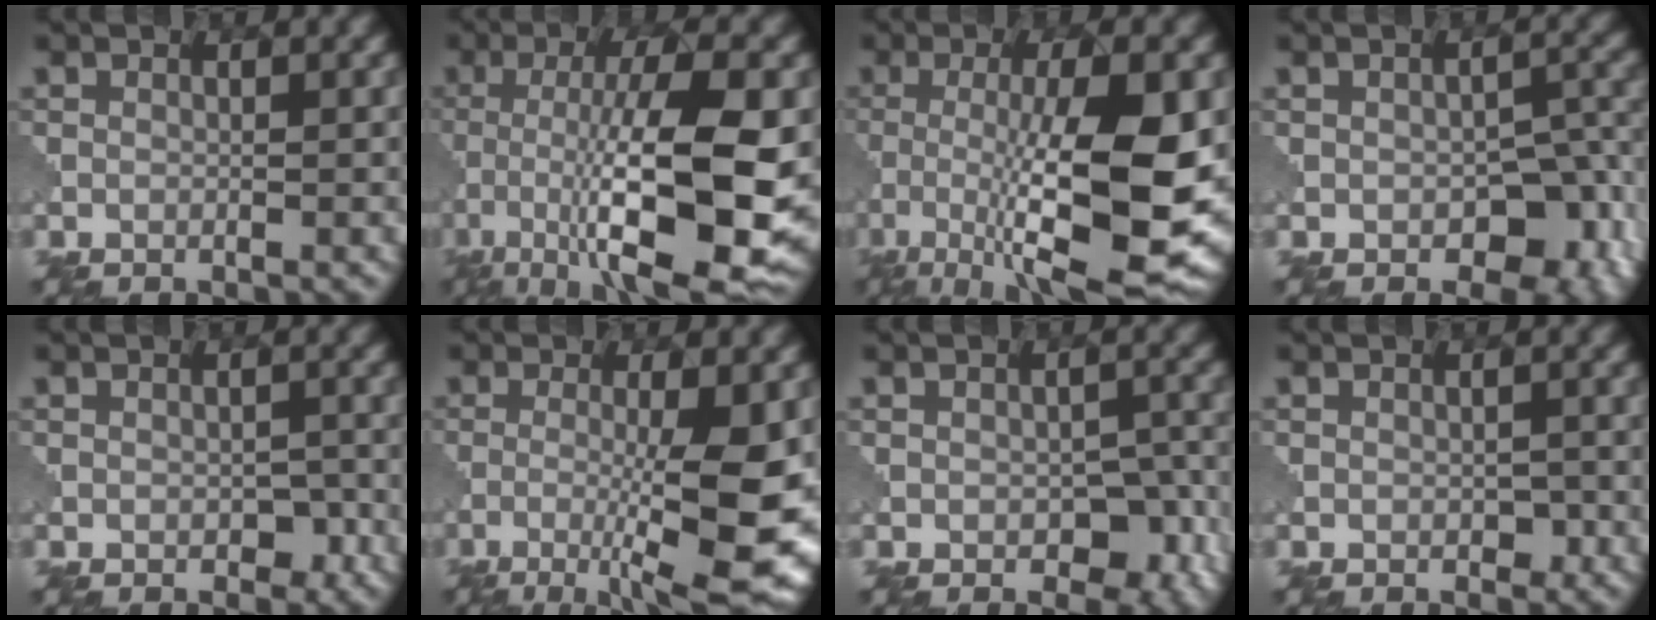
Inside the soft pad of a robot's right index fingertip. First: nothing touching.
{"total": 13.2, "force": [-2.9, 3.7, 12.4], "torque": [-0.204, -0.003, -0.052]}
{"total": 13.0, "force": [-2.2, 3.5, 12.3], "torque": [-0.204, -0.011, -0.037]}
{"total": 6.8, "force": [-2.2, 4.3, 4.7], "torque": [-0.055, -0.018, -0.021]}
{"total": 1.7, "force": [-0.5, 1.1, 1.2], "torque": [-0.019, -0.006, -0.005]}
{"total": 9.5, "force": [-2.0, 1.7, 9.1], "torque": [-0.140, -0.009, -0.034]}
{"total": 4.6, "force": [-1.3, 2.9, 3.3], "torque": [-0.041, -0.013, -0.013]}
{"total": 1.0, "force": [-0.2, 0.8, 0.7], "torque": [-0.009, -0.005, -0.003]}